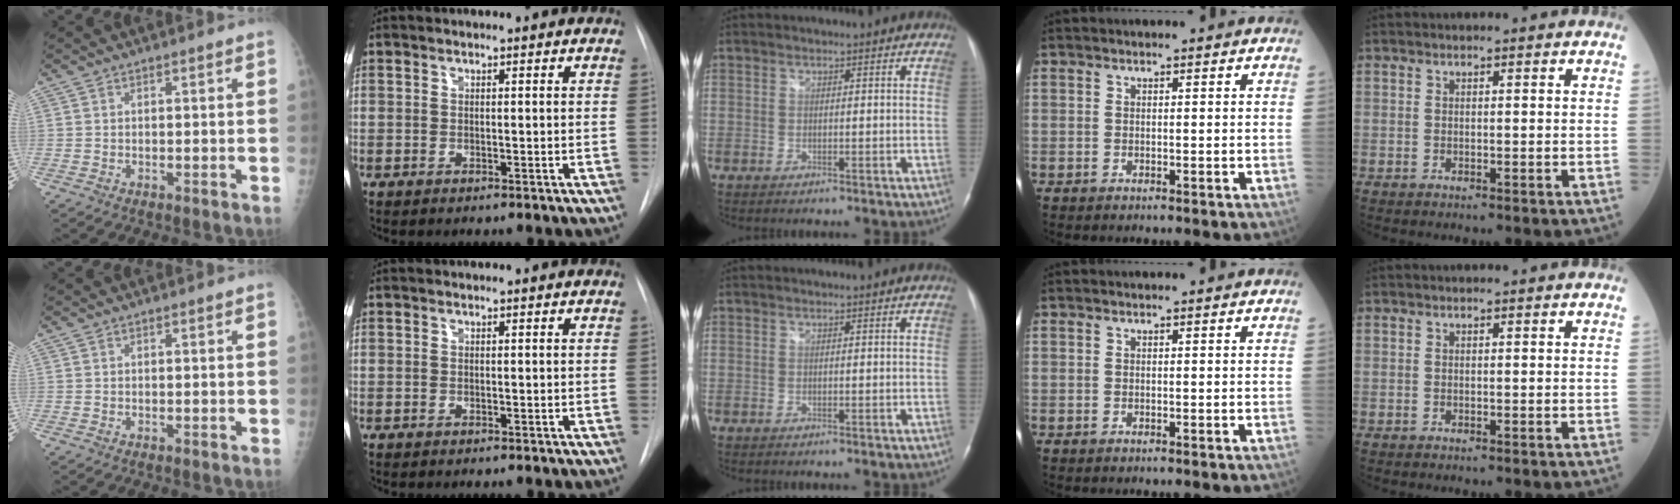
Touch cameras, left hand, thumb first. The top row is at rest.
{}